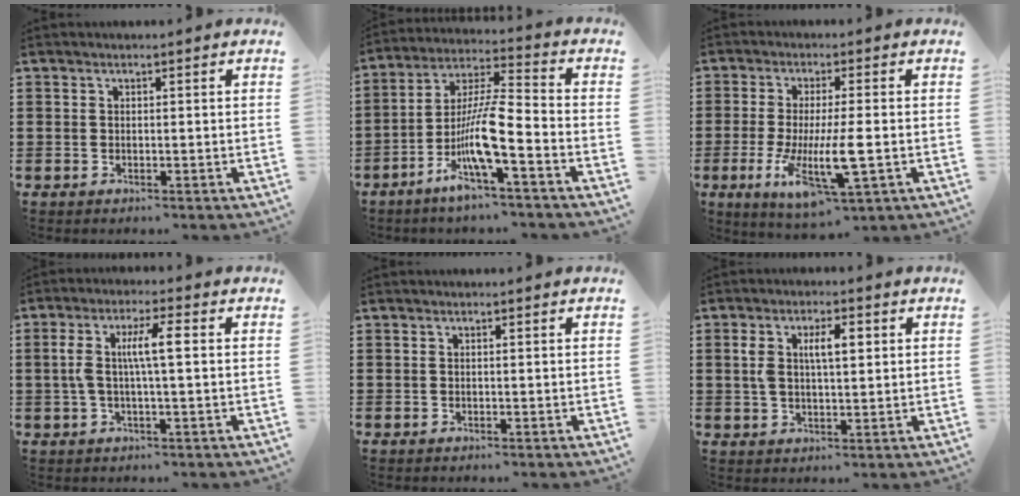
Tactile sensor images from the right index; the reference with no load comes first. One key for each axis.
{"total": 10.5, "fx": -4.7, "fy": 1.3, "fz": 9.2, "tx": -0.198, "ty": -0.020, "tz": -0.097}
{"total": 10.6, "fx": -2.5, "fy": 2.4, "fz": 10.0, "tx": -0.202, "ty": -0.022, "tz": -0.043}
{"total": 6.4, "fx": 0.5, "fy": 1.2, "fz": 6.3, "tx": -0.140, "ty": -0.004, "tz": -0.003}
{"total": 0.0}
{"total": 5.5, "fx": 1.3, "fy": 2.3, "fz": 4.8, "tx": -0.092, "ty": 0.008, "tz": 0.019}